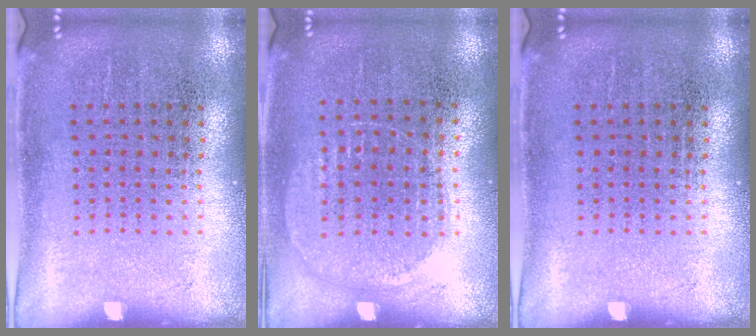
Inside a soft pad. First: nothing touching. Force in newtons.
{"total": 1.0, "press": 0.9, "slide": 0.4}
{"total": 0.0}